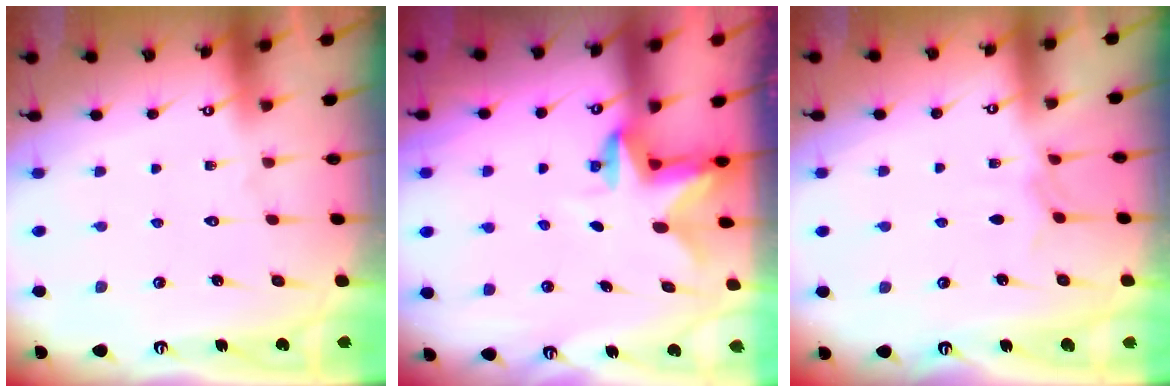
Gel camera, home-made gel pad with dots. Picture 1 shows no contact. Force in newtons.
{"total": 2.6, "press": 2.6, "slide": 0.4}
{"total": 3.5, "press": 3.5, "slide": 0.5}